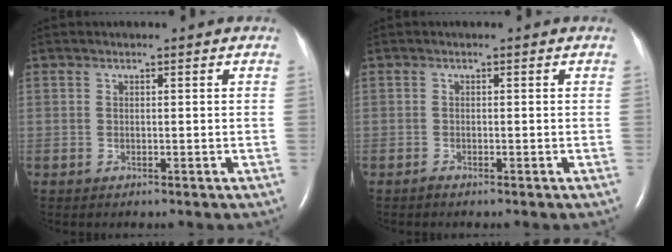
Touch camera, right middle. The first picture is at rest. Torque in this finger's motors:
{"motor_torque": [-0.10, 0.12, 0.01, 0.00]}